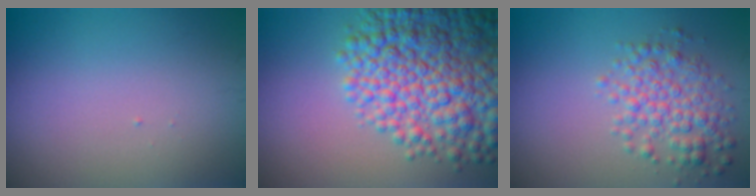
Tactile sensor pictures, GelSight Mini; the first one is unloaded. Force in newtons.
{"total": 9.9, "press": 9.9, "slide": 0.3}
{"total": 3.9, "press": 3.9, "slide": 0.1}